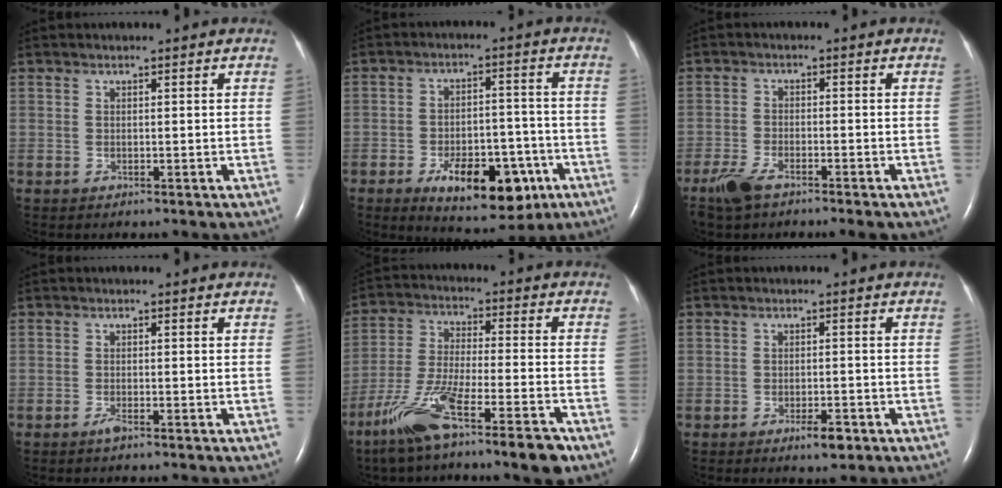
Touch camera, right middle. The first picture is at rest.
{"total": 12.8, "force": [-6.3, 5.8, 9.5], "torque": [-0.134, 0.002, -0.083]}
{"total": 4.7, "force": [-3.6, 1.0, 2.9], "torque": [-0.069, -0.008, -0.068]}
{"total": 1.1, "force": [-0.8, 0.0, 0.8], "torque": [-0.022, -0.002, -0.017]}
{"total": 14.3, "force": [-9.4, 1.3, 10.7], "torque": [-0.216, -0.031, -0.173]}
{"total": 2.9, "force": [-1.7, 0.8, 2.2], "torque": [-0.037, -0.001, -0.024]}